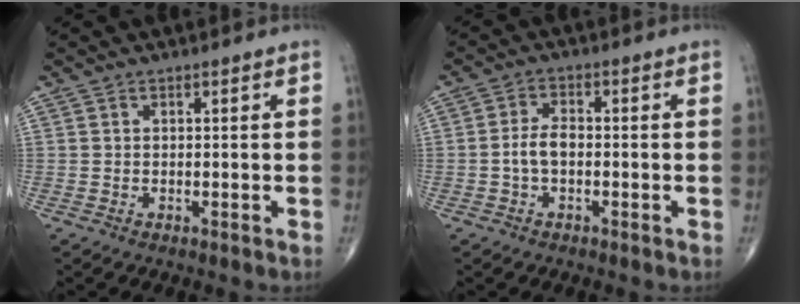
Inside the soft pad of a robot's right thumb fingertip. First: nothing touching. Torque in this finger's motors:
{"motor_torque": [0.86, 0.87, 0.45, -0.27, 0.04]}